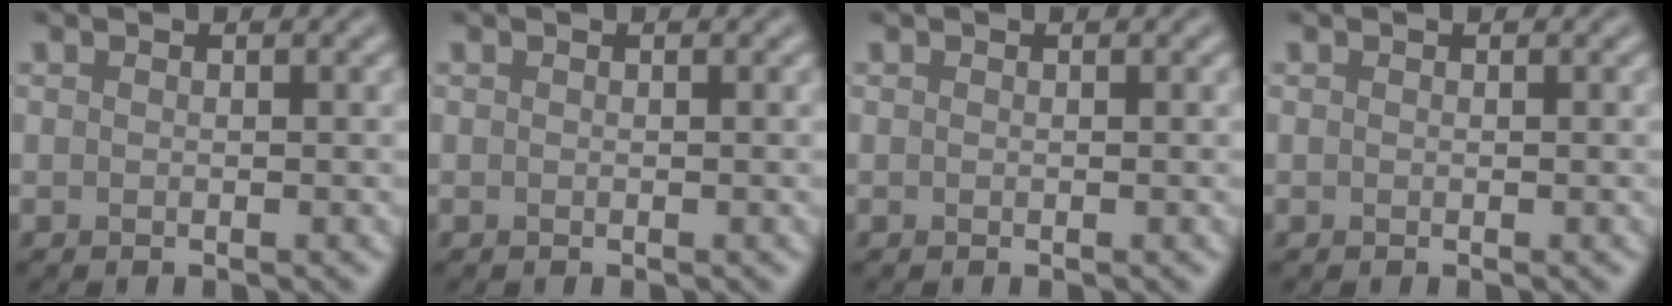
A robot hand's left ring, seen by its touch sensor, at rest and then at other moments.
{"total": 0.0}
{"total": 0.0}
{"total": 0.0}